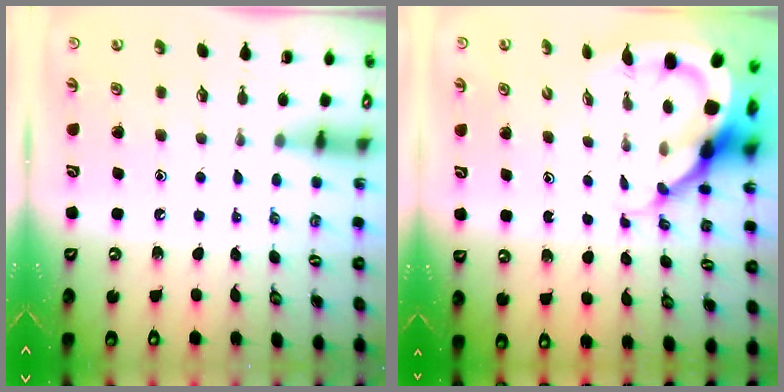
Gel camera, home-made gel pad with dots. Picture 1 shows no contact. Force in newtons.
{"total": 9.0, "press": 9.0, "slide": 1.2}